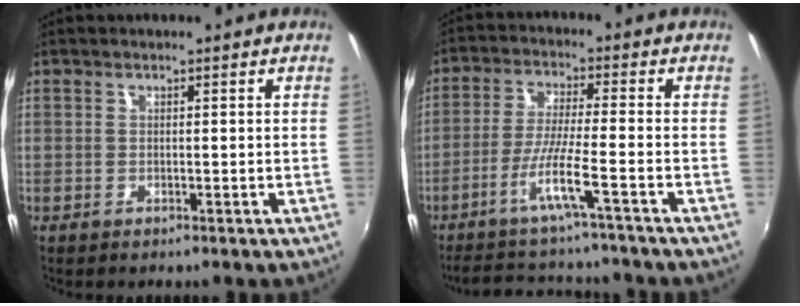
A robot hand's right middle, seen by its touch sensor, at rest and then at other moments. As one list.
[{"total": 11.6, "force": [-9.6, -0.8, 6.5], "torque": [-0.141, -0.020, -0.164]}]